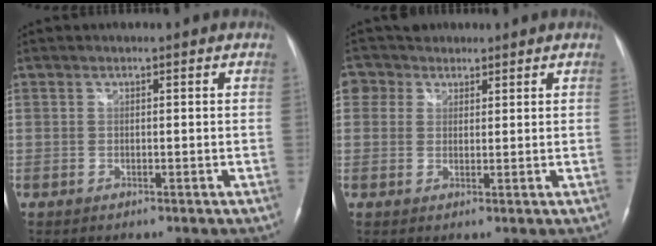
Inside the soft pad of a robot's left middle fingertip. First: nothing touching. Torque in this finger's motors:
{"motor_torque": [0.06, -0.05, -0.03, 0.01]}